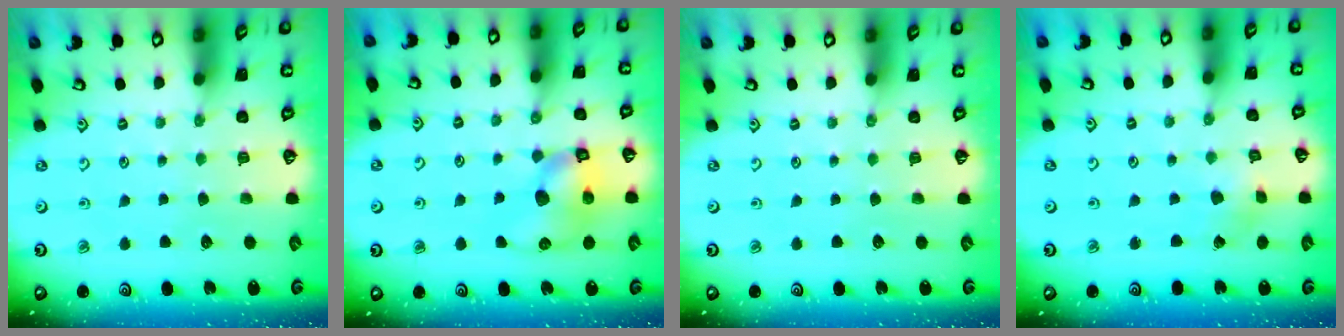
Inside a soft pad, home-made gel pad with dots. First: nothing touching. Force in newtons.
{"total": 10.8, "press": 10.6, "slide": 1.7}
{"total": 0.0}
{"total": 2.3, "press": 2.3, "slide": 0.1}